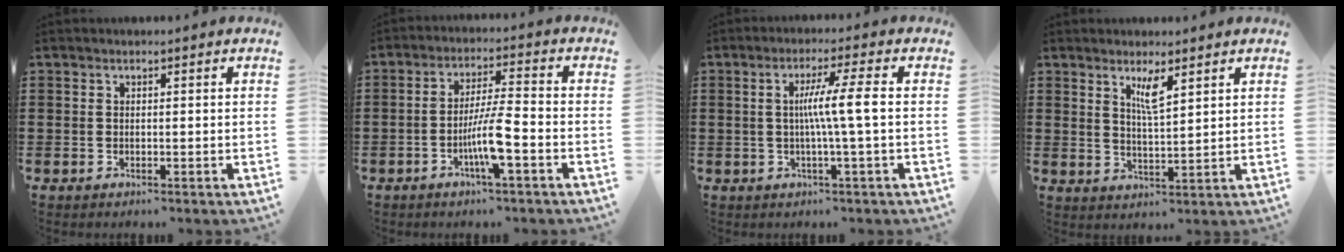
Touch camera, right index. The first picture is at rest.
{"total": 6.8, "force": [-2.9, 0.5, 6.1], "torque": [-0.122, -0.007, -0.058]}
{"total": 6.4, "force": [-0.1, -0.6, 6.4], "torque": [-0.118, -0.005, -0.009]}
{"total": 3.9, "force": [2.3, 0.6, 3.1], "torque": [-0.058, -0.001, 0.037]}